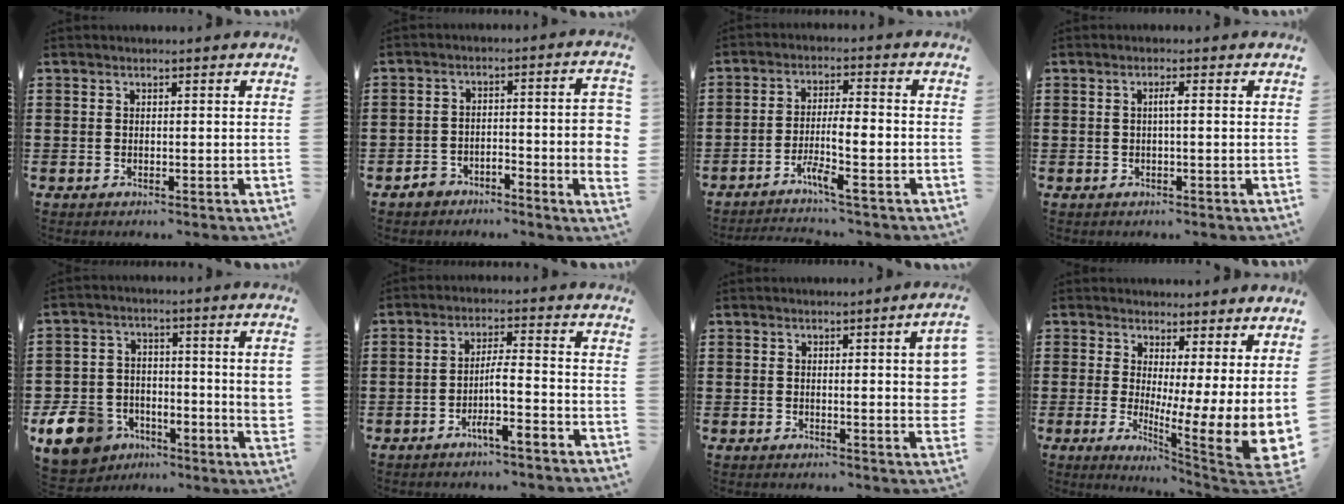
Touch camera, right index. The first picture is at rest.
{"total": 5.6, "force": [-2.7, 1.3, 4.8], "torque": [-0.074, 0.008, -0.048]}
{"total": 5.1, "force": [-3.2, 0.4, 3.9], "torque": [-0.074, -0.003, -0.062]}
{"total": 1.3, "force": [-0.1, 0.0, 1.3], "torque": [-0.025, -0.001, -0.003]}
{"total": 11.1, "force": [-3.5, 7.2, 7.6], "torque": [-0.171, 0.011, -0.065]}
{"total": 4.6, "force": [-2.6, 0.2, 3.7], "torque": [-0.075, -0.002, -0.053]}
{"total": 5.3, "force": [0.7, 0.6, 5.2], "torque": [-0.073, -0.012, 0.010]}
{"total": 5.2, "force": [1.8, 1.8, 4.5], "torque": [-0.066, -0.059, 0.037]}